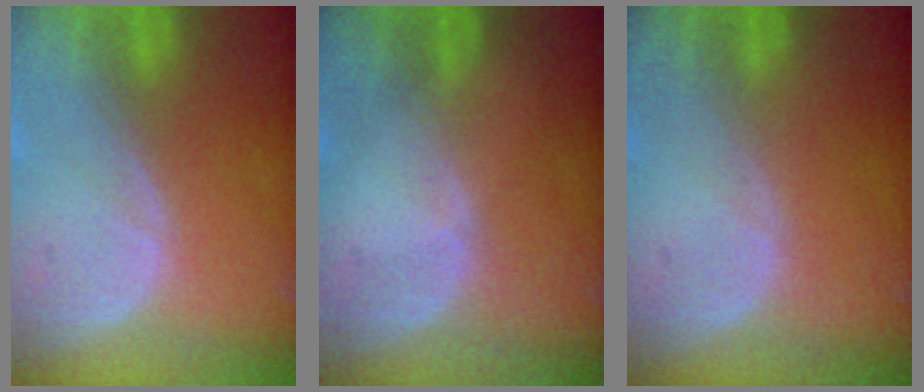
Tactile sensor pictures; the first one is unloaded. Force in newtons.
{"total": 0.7, "press": 0.5, "slide": 0.5}
{"total": 0.0}